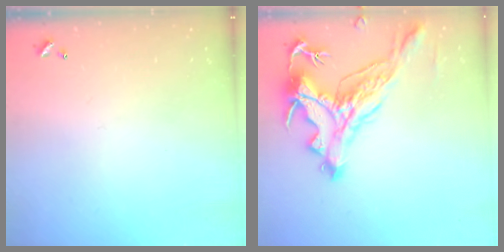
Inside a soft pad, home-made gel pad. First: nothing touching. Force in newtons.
{"total": 6.8, "press": 6.6, "slide": 1.9}